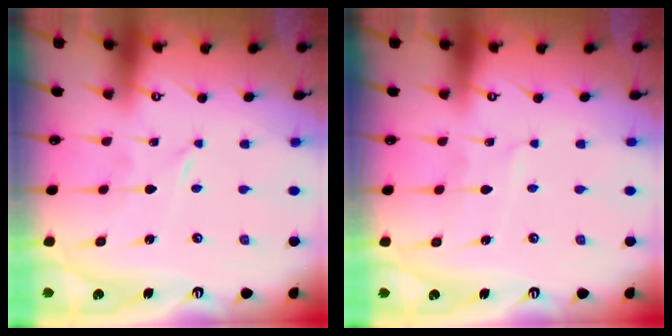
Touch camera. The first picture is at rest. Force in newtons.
{"total": 2.5, "press": 2.5, "slide": 0.3}